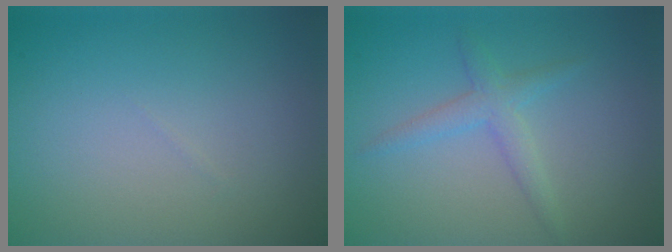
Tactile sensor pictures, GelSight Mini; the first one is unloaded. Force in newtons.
{"total": 2.1, "press": 2.1, "slide": 0.3}